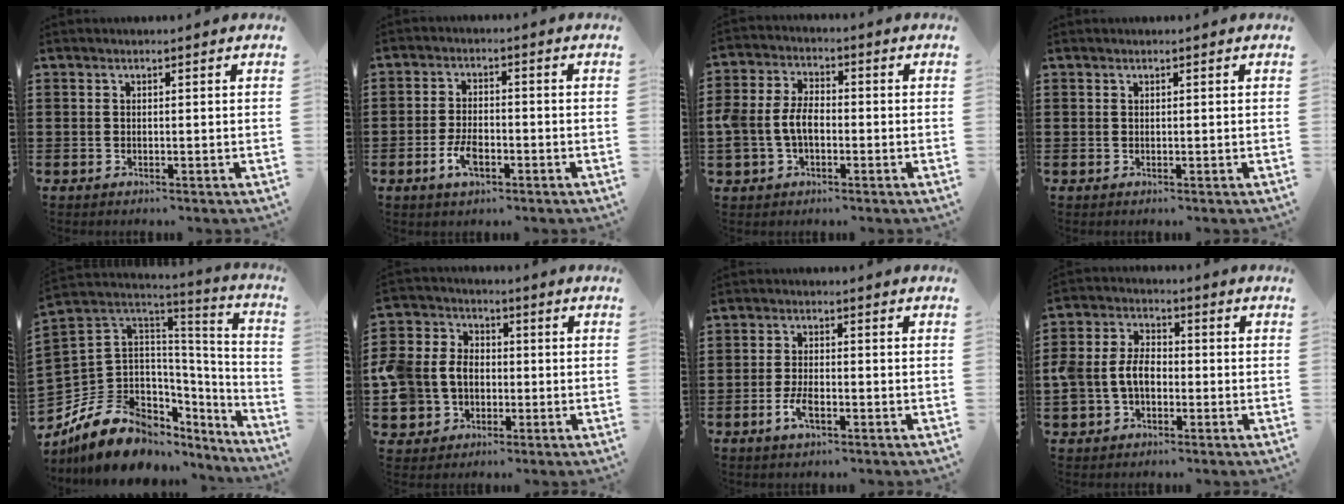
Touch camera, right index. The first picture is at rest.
{"total": 4.5, "force": [-2.0, 2.2, 3.4], "torque": [-0.079, -0.001, -0.041]}
{"total": 5.7, "force": [-1.1, 3.7, 4.2], "torque": [-0.115, -0.002, -0.030]}
{"total": 0.0}
{"total": 13.8, "force": [-8.0, 9.3, 6.3], "torque": [-0.152, 0.014, -0.136]}
{"total": 7.8, "force": [-1.0, 7.1, 3.2], "torque": [-0.120, 0.006, -0.030]}
{"total": 3.9, "force": [-1.7, 1.6, 3.1], "torque": [-0.074, -0.004, -0.037]}
{"total": 6.1, "force": [-1.3, 4.4, 4.0], "torque": [-0.114, 0.001, -0.034]}